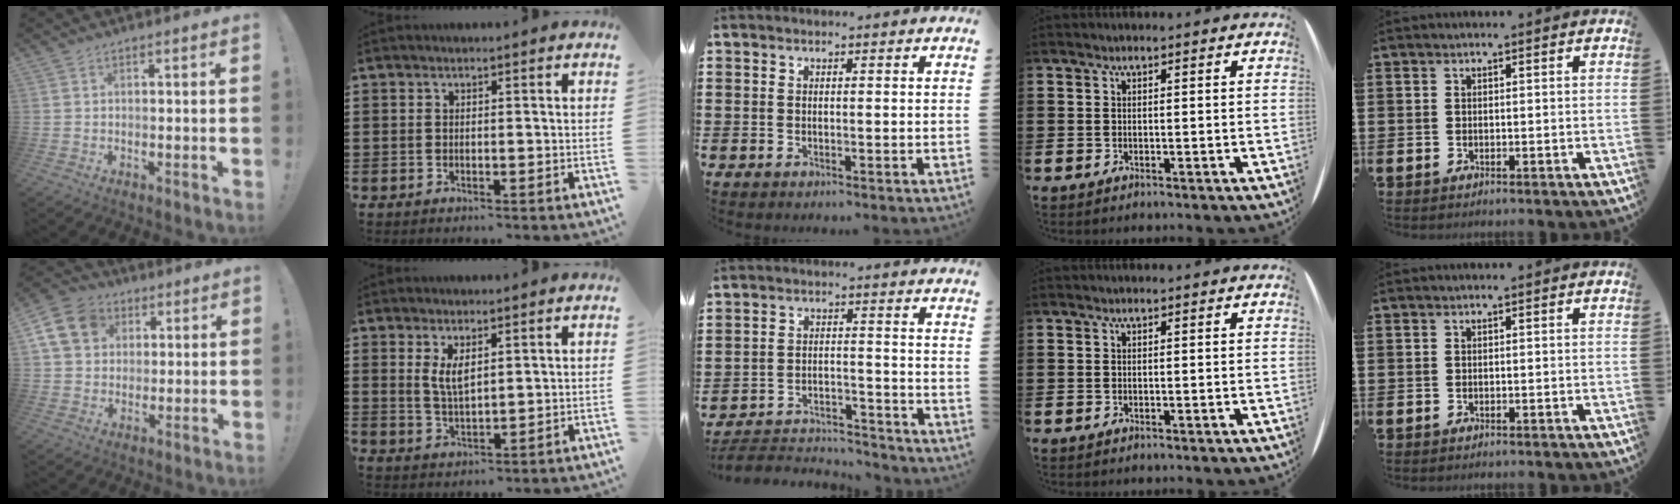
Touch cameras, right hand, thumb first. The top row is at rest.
{"thumb": {"total": 13.0, "force": [4.2, 10.8, 5.9], "torque": [-0.094, -0.004, 0.086]}, "index": {"total": 3.5, "force": [1.6, 1.0, 2.9], "torque": [-0.060, 0.002, 0.029]}, "middle": {"total": 3.9, "force": [-3.8, 0.9, 0.6], "torque": [-0.023, 0.004, -0.083]}}